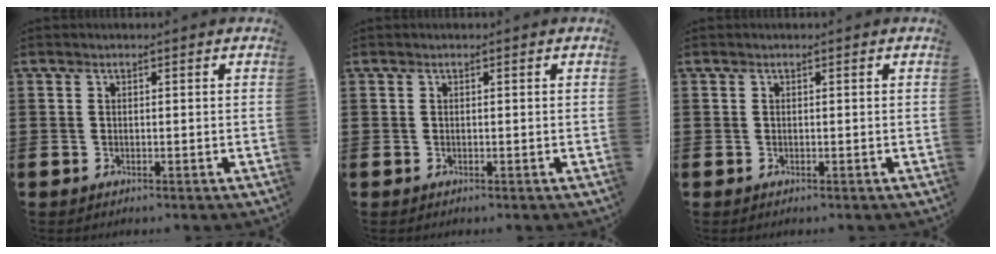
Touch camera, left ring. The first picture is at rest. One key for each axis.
{"total": 0.0}
{"total": 0.0}